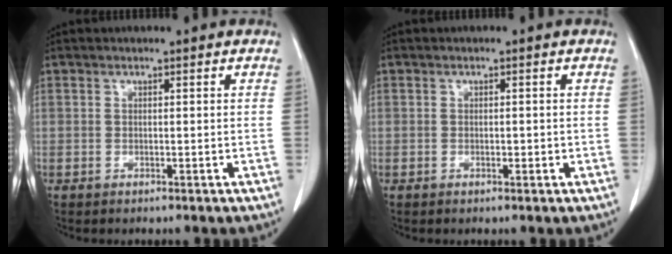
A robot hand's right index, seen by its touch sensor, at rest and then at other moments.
{"total": 0.7, "force": [-0.1, 0.4, 0.6], "torque": [-0.008, 0.001, 0.000]}